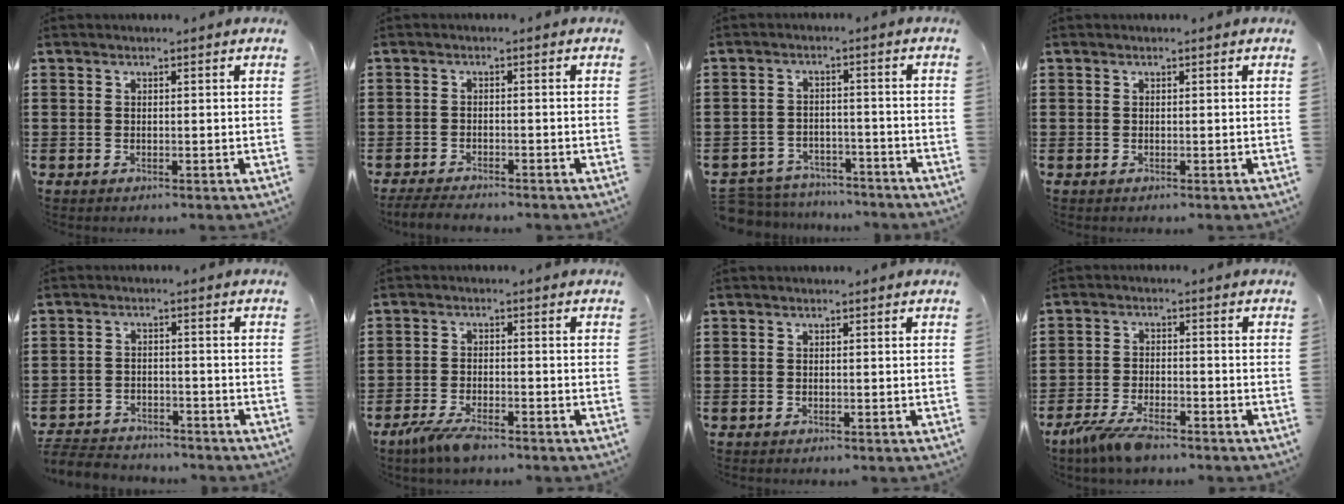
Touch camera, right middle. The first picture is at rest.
{"total": 2.4, "force": [-2.3, 0.2, 0.5], "torque": [-0.020, -0.003, -0.050]}
{"total": 4.7, "force": [-4.7, 0.8, 0.1], "torque": [-0.019, 0.003, -0.101]}
{"total": 0.0}
{"total": 3.7, "force": [-3.6, 0.7, 0.1], "torque": [-0.014, -0.003, -0.079]}
{"total": 4.2, "force": [-3.3, 0.8, 2.5], "torque": [-0.061, -0.008, -0.064]}
{"total": 0.0}
{"total": 5.4, "force": [-4.3, 1.2, 3.0], "torque": [-0.075, -0.008, -0.084]}